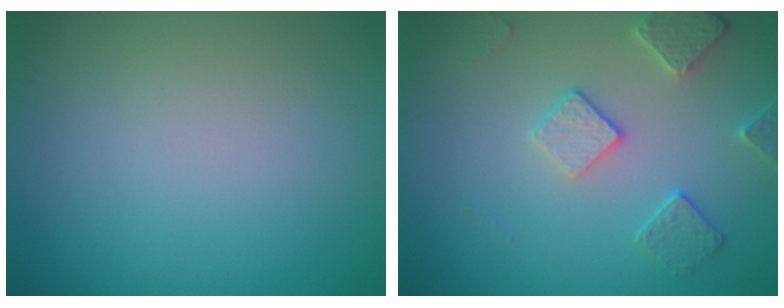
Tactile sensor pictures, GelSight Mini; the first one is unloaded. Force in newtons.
{"total": 2.9, "press": 2.9, "slide": 0.1}